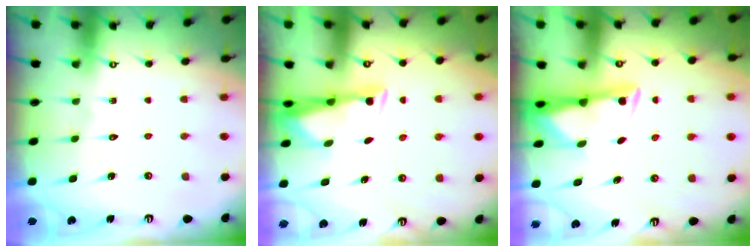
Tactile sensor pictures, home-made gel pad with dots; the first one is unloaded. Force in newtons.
{"total": 3.3, "press": 3.2, "slide": 0.9}
{"total": 2.8, "press": 2.7, "slide": 0.5}